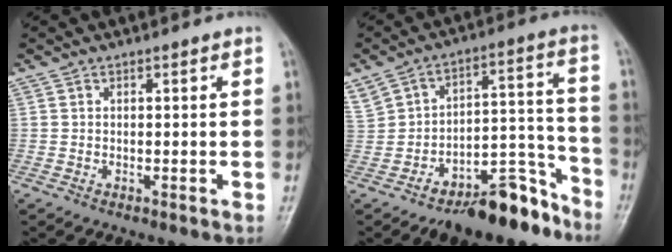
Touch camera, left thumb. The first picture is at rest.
{"total": 14.9, "force": [-9.2, 7.8, 8.7], "torque": [-0.078, 0.109, -0.136]}